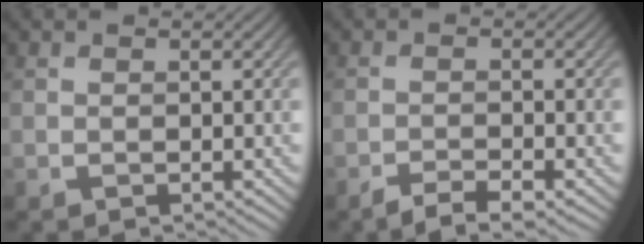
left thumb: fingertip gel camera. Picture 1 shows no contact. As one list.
[{"total": 3.3, "force": [-2.5, 0.4, 2.1], "torque": [-0.035, 0.002, -0.049]}]